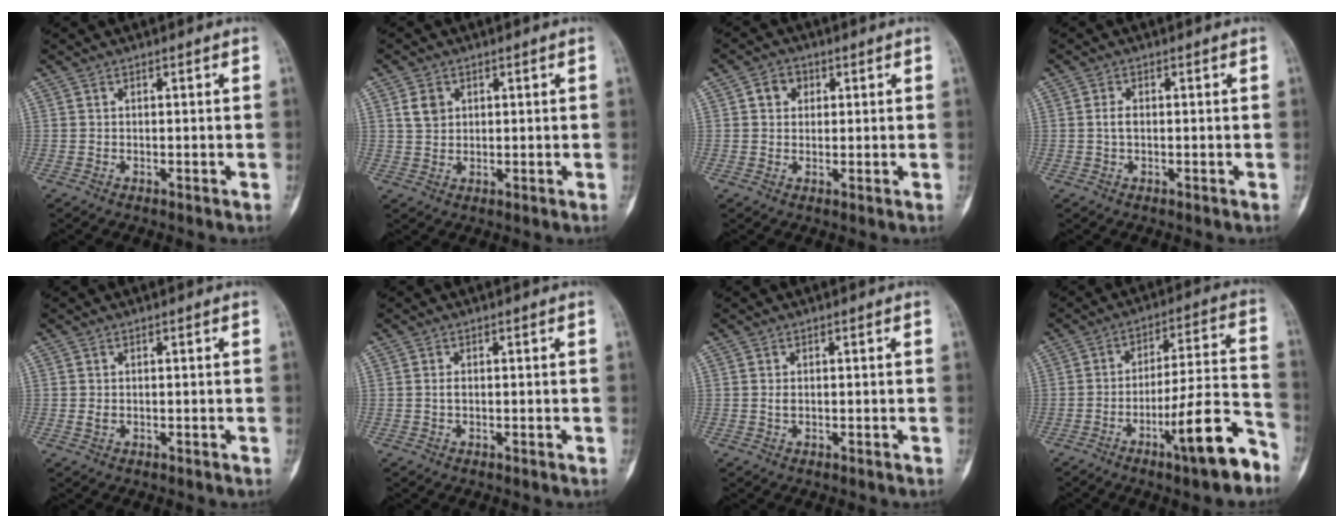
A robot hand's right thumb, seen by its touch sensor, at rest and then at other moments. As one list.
[{"total": 3.4, "force": [1.4, 2.7, 1.7], "torque": [-0.020, -0.002, 0.030]}, {"total": 3.6, "force": [1.0, 3.0, 1.6], "torque": [-0.006, 0.003, 0.014]}, {"total": 1.8, "force": [0.0, 1.0, 1.5], "torque": [-0.029, 0.002, -0.003]}, {"total": 0.9, "force": [0.0, 0.6, 0.6], "torque": [-0.011, 0.000, 0.003]}, {"total": 0.9, "force": [0.0, 0.5, 0.7], "torque": [-0.013, 0.001, -0.001]}, {"total": 0.8, "force": [0.1, 0.5, 0.6], "torque": [-0.011, 0.000, 0.002]}, {"total": 14.1, "force": [-8.2, 2.4, 11.3], "torque": [-0.168, 0.065, -0.126]}]